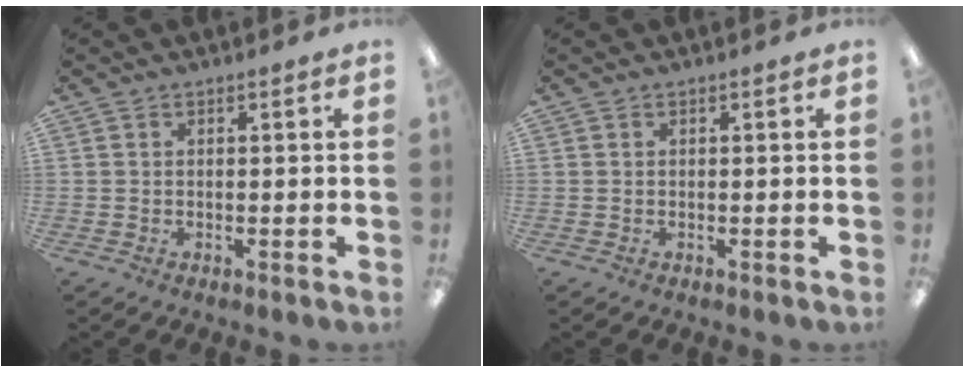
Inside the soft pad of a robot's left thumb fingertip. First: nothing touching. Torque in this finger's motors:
{"motor_torque": [-0.01, 0.01, 0.00, 0.00, 0.00]}